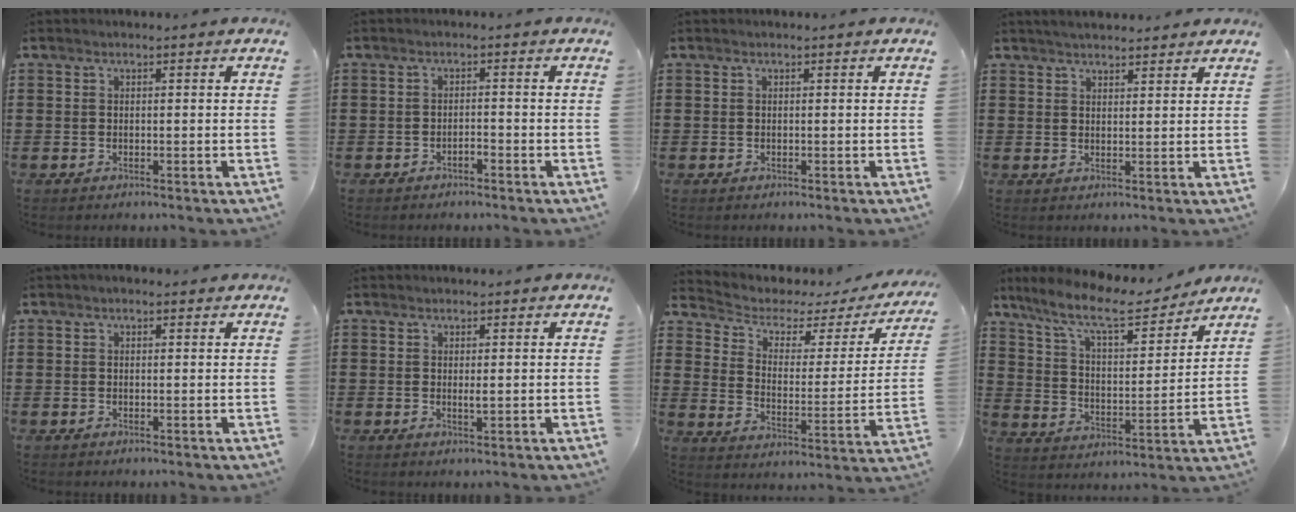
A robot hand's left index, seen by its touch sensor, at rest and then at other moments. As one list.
[{"total": 1.2, "force": [-1.1, 0.2, 0.5], "torque": [-0.014, -0.001, -0.022]}, {"total": 0.0}, {"total": 2.5, "force": [2.5, 0.2, 0.4], "torque": [-0.013, 0.001, 0.048]}, {"total": 0.7, "force": [0.2, 0.5, 0.4], "torque": [-0.008, 0.006, 0.003]}, {"total": 1.3, "force": [0.2, 0.3, 1.3], "torque": [-0.025, 0.000, 0.004]}, {"total": 3.4, "force": [2.2, 1.9, 1.8], "torque": [-0.054, -0.016, 0.029]}, {"total": 10.3, "force": [8.7, 1.8, 5.3], "torque": [-0.130, -0.048, 0.145]}]